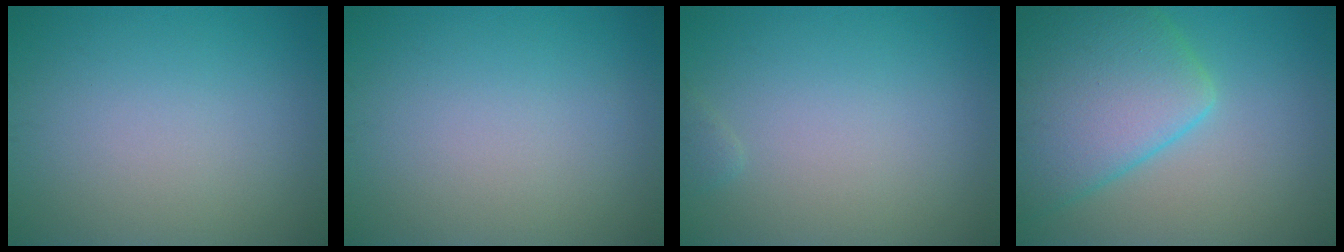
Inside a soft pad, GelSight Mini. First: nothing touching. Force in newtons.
{"total": 0.0}
{"total": 0.6, "press": 0.6, "slide": 0.1}
{"total": 9.3, "press": 9.3, "slide": 0.4}